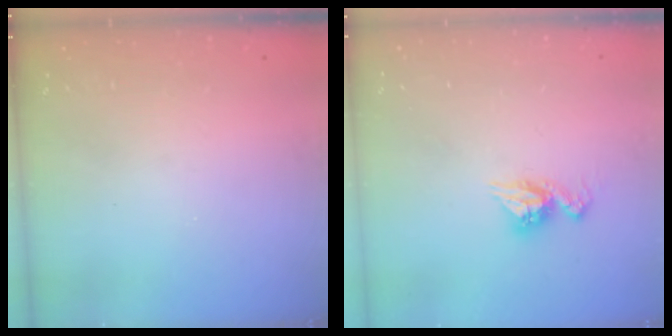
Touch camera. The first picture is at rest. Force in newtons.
{"total": 8.1, "press": 8.1, "slide": 0.6}